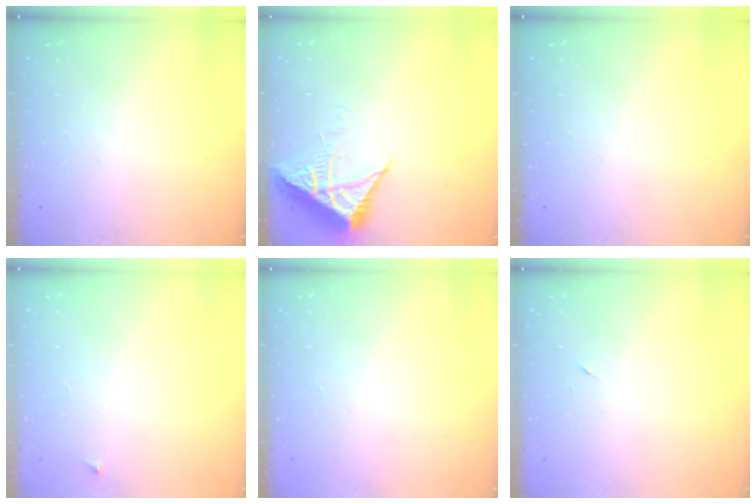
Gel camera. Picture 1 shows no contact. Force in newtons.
{"total": 7.0, "press": 7.0, "slide": 0.2}
{"total": 0.0}
{"total": 3.2, "press": 3.2, "slide": 0.5}
{"total": 1.6, "press": 1.5, "slide": 0.1}
{"total": 3.1, "press": 2.9, "slide": 1.1}